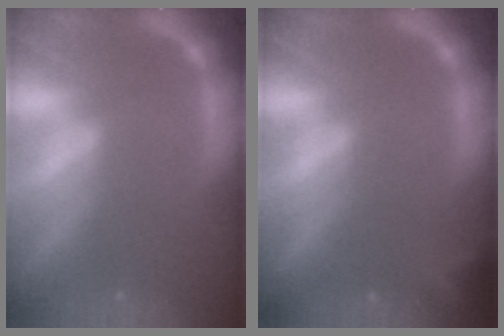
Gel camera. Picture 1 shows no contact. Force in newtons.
{"total": 2.4}